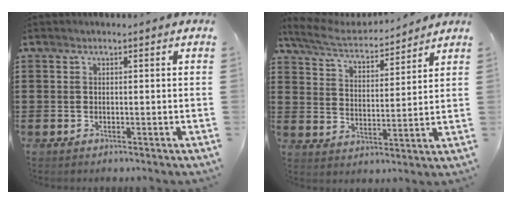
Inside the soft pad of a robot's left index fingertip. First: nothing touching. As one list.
[{"total": 5.3, "force": [4.9, 1.0, 1.6], "torque": [-0.058, -0.028, 0.082]}]